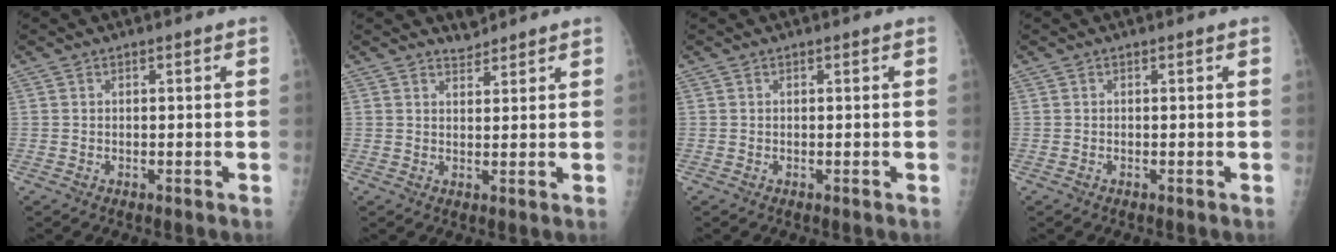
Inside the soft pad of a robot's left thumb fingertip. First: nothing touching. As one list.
[{"total": 1.9, "force": [1.8, 0.5, -0.4], "torque": [0.018, -0.018, 0.030]}, {"total": 0.0}, {"total": 0.0}]